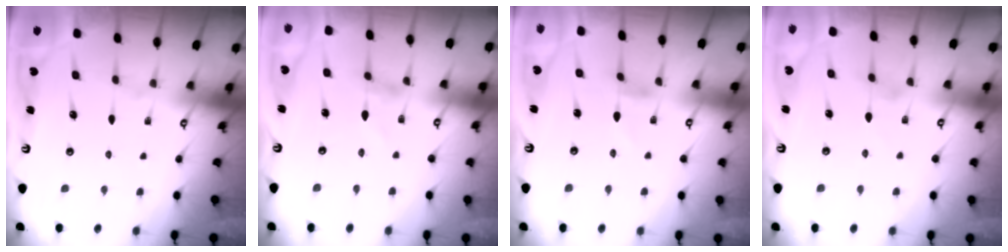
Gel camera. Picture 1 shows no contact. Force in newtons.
{"total": 1.3, "press": 1.3, "slide": 0.0}
{"total": 0.0}
{"total": 1.3, "press": 1.3, "slide": 0.3}